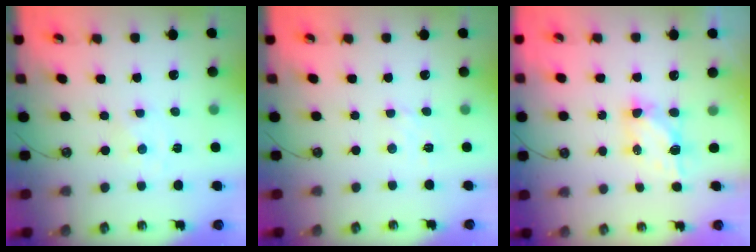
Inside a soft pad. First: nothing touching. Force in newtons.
{"total": 2.5, "press": 2.4, "slide": 0.6}
{"total": 6.0, "press": 6.0, "slide": 0.4}